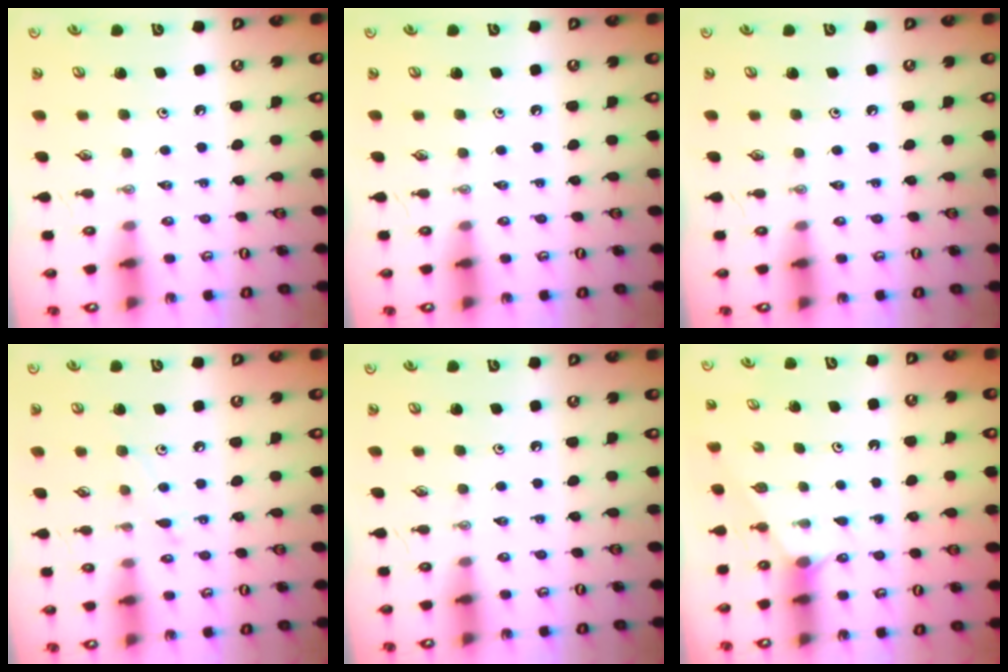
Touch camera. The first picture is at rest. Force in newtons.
{"total": 0.0}
{"total": 0.0}
{"total": 5.5, "press": 5.5, "slide": 0.5}
{"total": 0.0}
{"total": 1.1, "press": 1.1, "slide": 0.2}